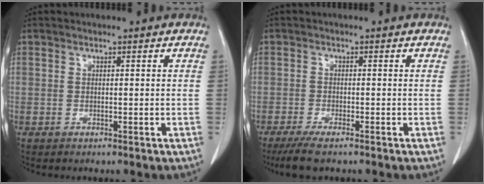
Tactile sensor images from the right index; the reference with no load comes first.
{"total": 5.1, "force": [-3.9, 0.7, 3.2], "torque": [-0.057, -0.012, -0.065]}